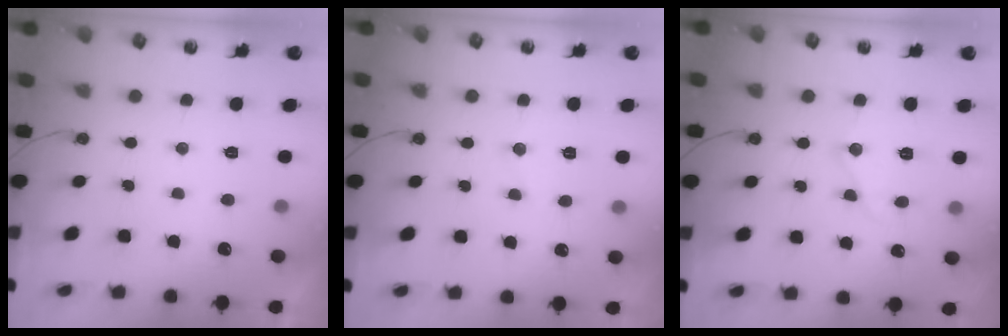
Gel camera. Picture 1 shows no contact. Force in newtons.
{"total": 6.4, "press": 6.4, "slide": 0.1}
{"total": 12.4, "press": 12.3, "slide": 1.2}